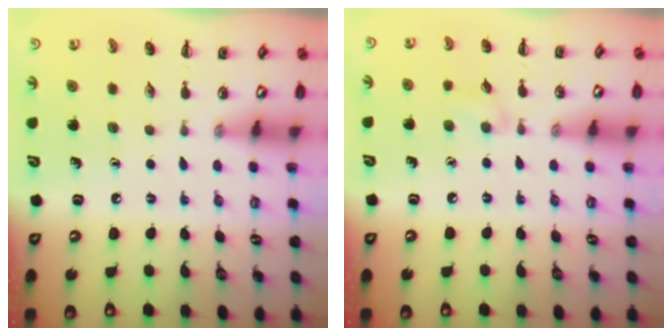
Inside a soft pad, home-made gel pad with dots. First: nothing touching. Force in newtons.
{"total": 5.8, "press": 5.4, "slide": 2.1}